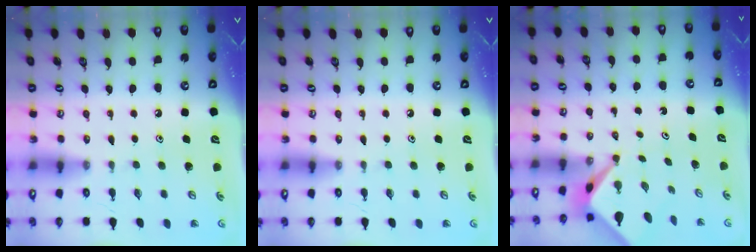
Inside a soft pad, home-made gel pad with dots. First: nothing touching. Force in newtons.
{"total": 0.0}
{"total": 3.3, "press": 3.3, "slide": 0.1}